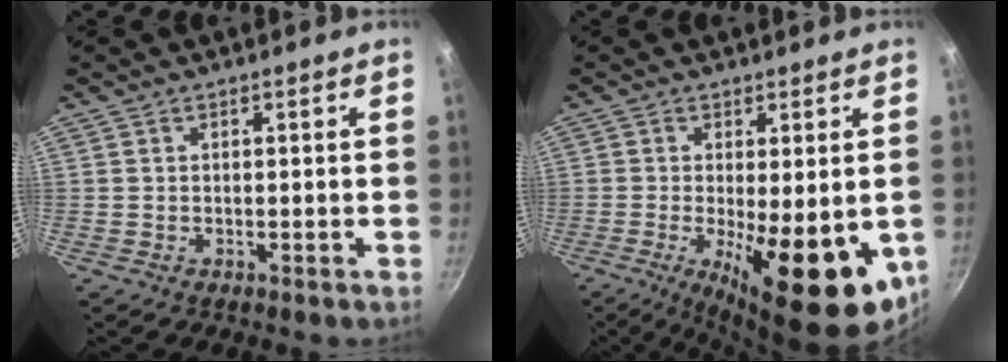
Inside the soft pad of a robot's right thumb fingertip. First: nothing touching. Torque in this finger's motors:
{"motor_torque": [-0.42, 1.31, 1.04, 0.56, 0.19]}